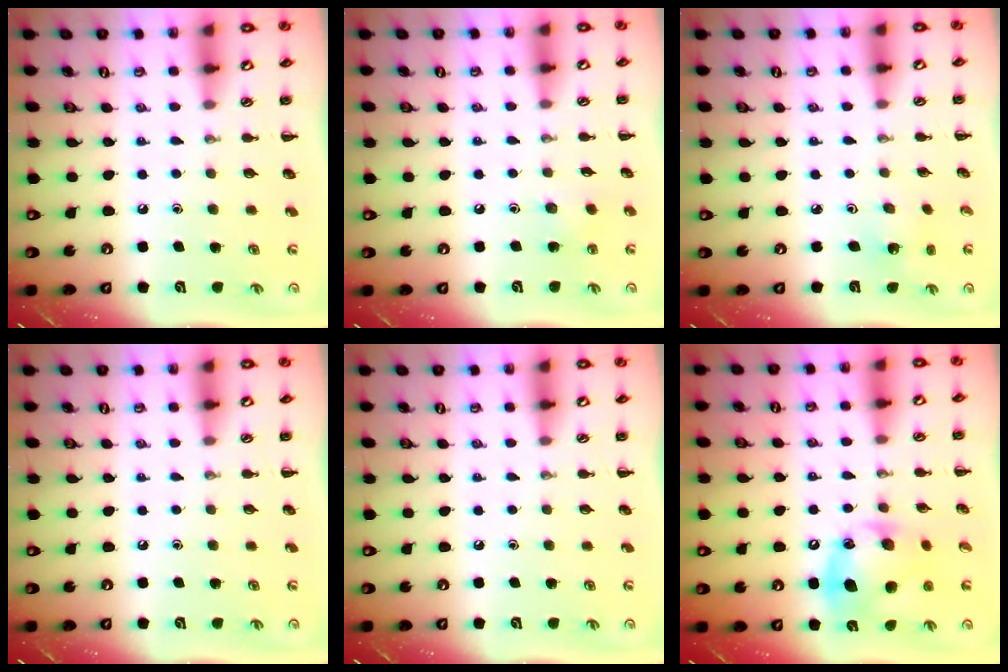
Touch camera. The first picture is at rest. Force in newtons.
{"total": 4.2, "press": 4.1, "slide": 1.1}
{"total": 1.6, "press": 1.5, "slide": 0.7}
{"total": 0.0}
{"total": 0.0}
{"total": 14.2, "press": 14.2, "slide": 0.9}